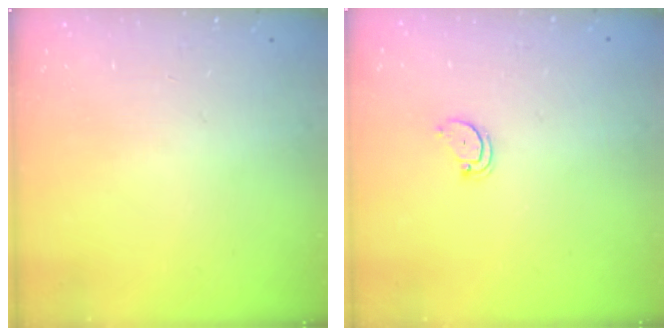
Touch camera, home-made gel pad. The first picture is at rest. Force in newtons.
{"total": 2.4, "press": 2.4, "slide": 0.2}